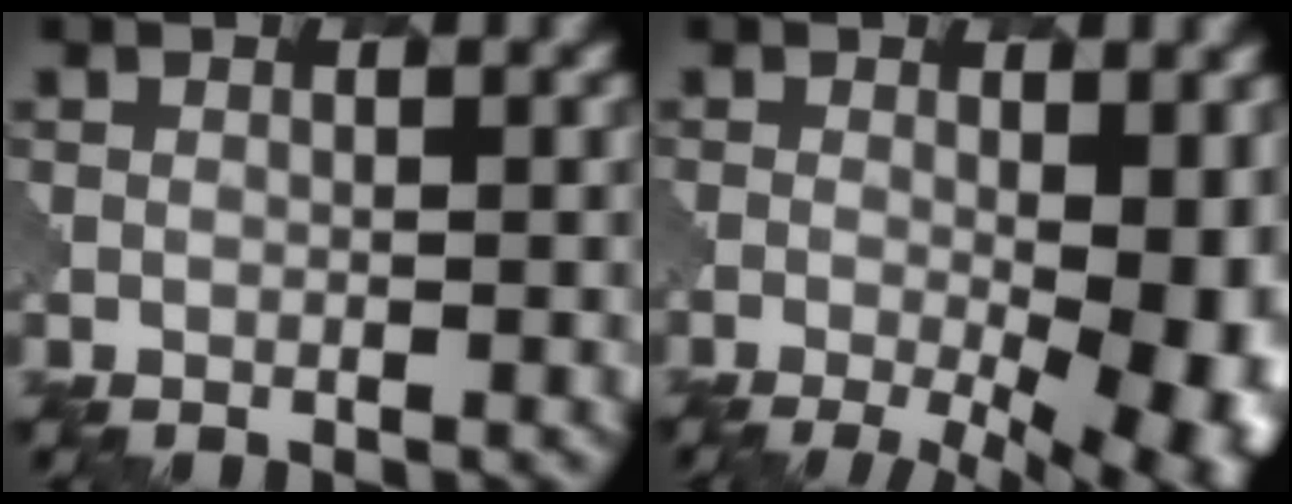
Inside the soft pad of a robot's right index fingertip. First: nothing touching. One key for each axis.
{"total": 12.8, "fx": -2.7, "fy": 5.9, "fz": 11.1, "tx": -0.130, "ty": -0.020, "tz": -0.016}